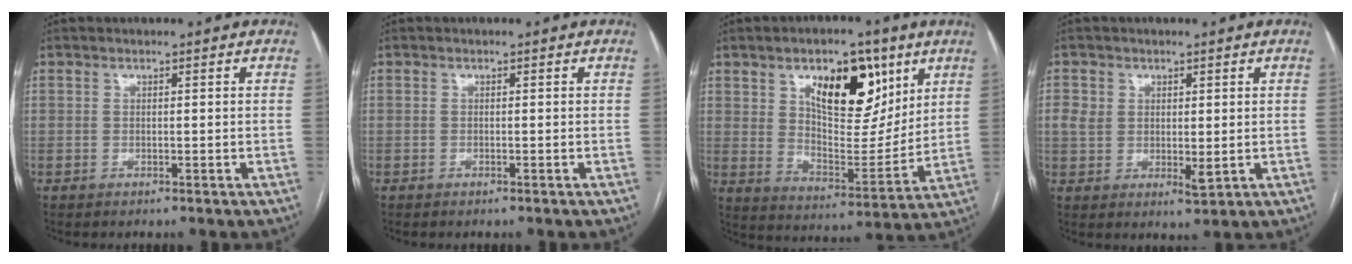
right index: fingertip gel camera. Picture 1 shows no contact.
{"total": 0.0}
{"total": 15.3, "force": [7.5, 6.8, 11.5], "torque": [-0.168, 0.004, 0.130]}
{"total": 4.7, "force": [0.8, 3.3, 3.3], "torque": [-0.056, -0.002, 0.022]}